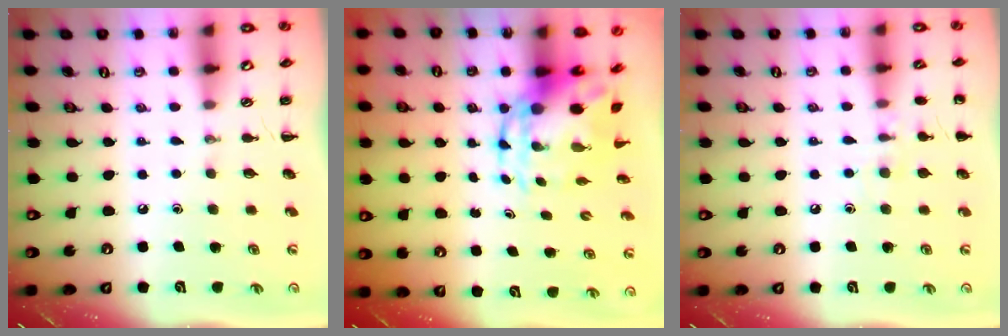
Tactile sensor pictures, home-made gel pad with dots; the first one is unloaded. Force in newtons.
{"total": 7.4, "press": 7.2, "slide": 1.9}
{"total": 7.7, "press": 7.5, "slide": 2.0}